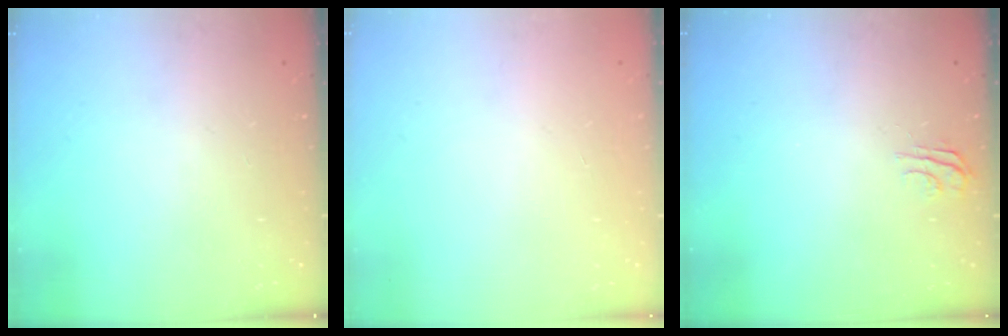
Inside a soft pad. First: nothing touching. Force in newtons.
{"total": 0.0}
{"total": 5.0, "press": 5.0, "slide": 0.5}